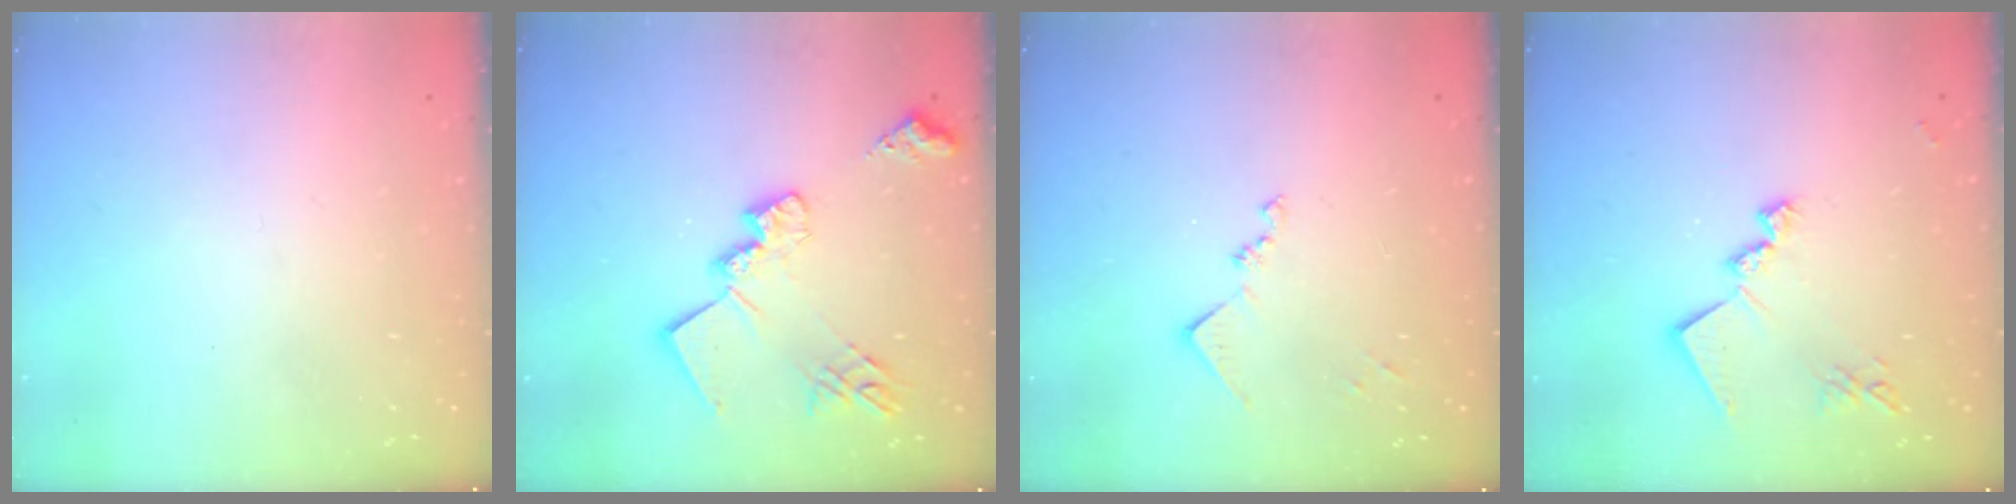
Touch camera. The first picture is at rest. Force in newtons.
{"total": 18.8, "press": 18.7, "slide": 1.4}
{"total": 8.9, "press": 8.9, "slide": 0.6}
{"total": 14.1, "press": 14.1, "slide": 0.6}